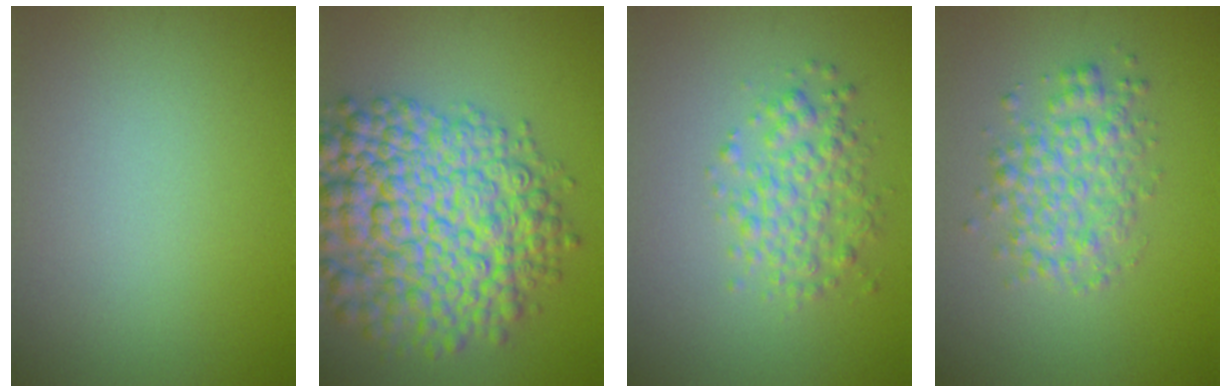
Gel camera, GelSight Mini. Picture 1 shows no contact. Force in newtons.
{"total": 12.1, "press": 12.1, "slide": 0.4}
{"total": 3.2, "press": 3.2, "slide": 0.1}
{"total": 3.7, "press": 3.7, "slide": 0.0}